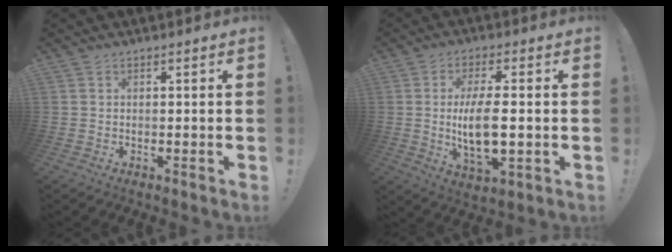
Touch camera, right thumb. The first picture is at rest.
{"total": 11.8, "force": [-0.4, 4.2, 11.0], "torque": [-0.197, -0.015, -0.015]}